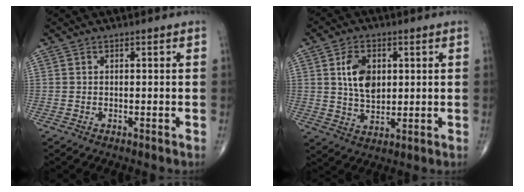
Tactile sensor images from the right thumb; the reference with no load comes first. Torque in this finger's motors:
{"motor_torque": [1.57, 1.49, 1.02, -0.02, 0.08]}